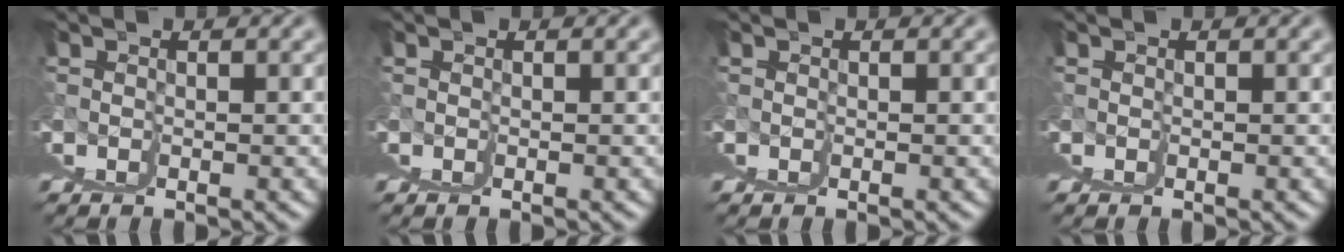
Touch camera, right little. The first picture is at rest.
{"total": 0.0}
{"total": 0.0}
{"total": 0.0}